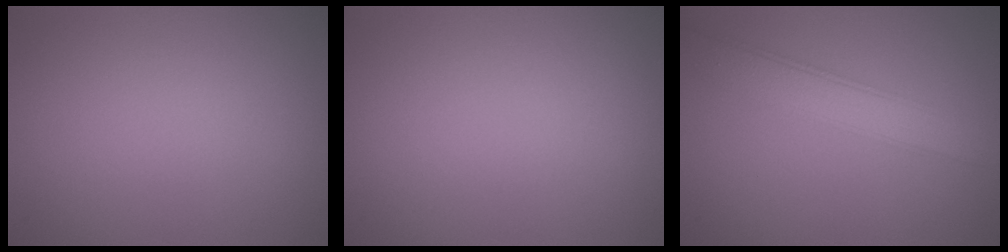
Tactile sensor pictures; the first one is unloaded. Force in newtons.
{"total": 0.0}
{"total": 3.8, "press": 3.8, "slide": 0.1}